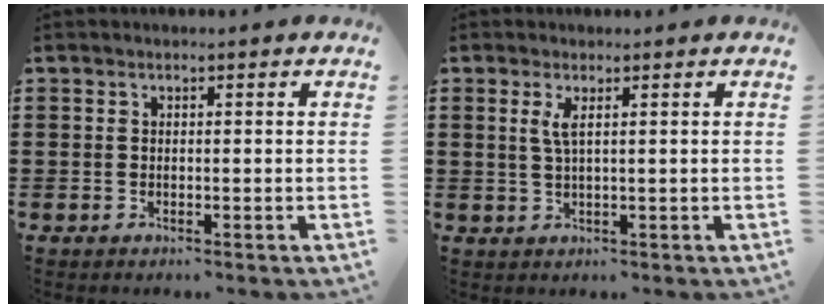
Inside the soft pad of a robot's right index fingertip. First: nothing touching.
{"total": 2.2, "force": [0.8, 0.2, 2.0], "torque": [-0.044, 0.000, 0.013]}